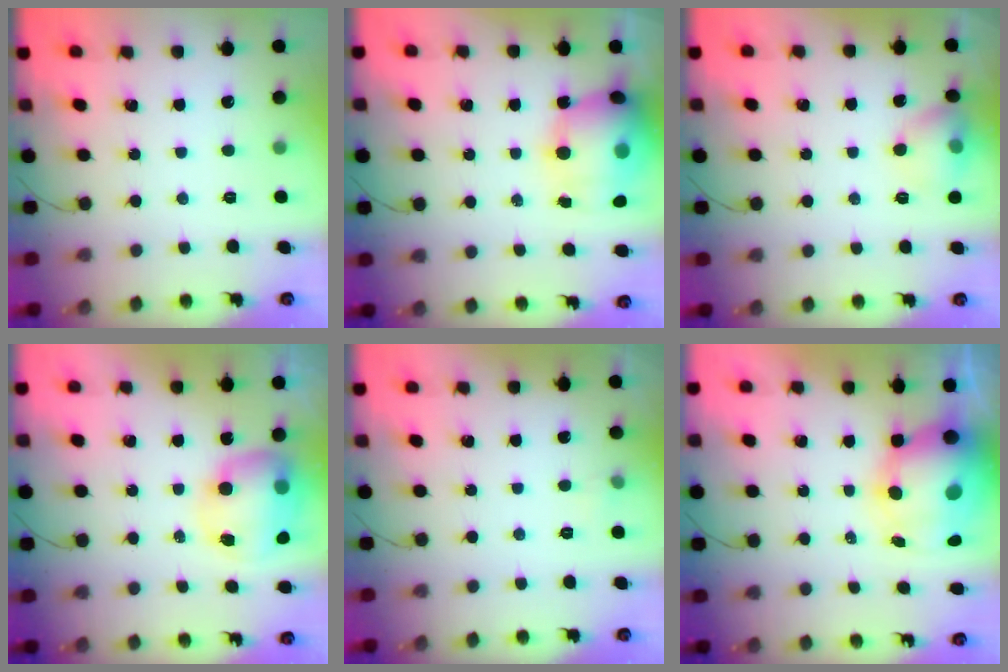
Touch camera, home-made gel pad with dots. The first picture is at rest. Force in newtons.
{"total": 19.3, "press": 18.8, "slide": 4.3}
{"total": 9.3, "press": 9.1, "slide": 1.9}
{"total": 11.3, "press": 11.0, "slide": 2.8}
{"total": 2.9, "press": 2.8, "slide": 0.9}
{"total": 13.7, "press": 13.3, "slide": 3.3}